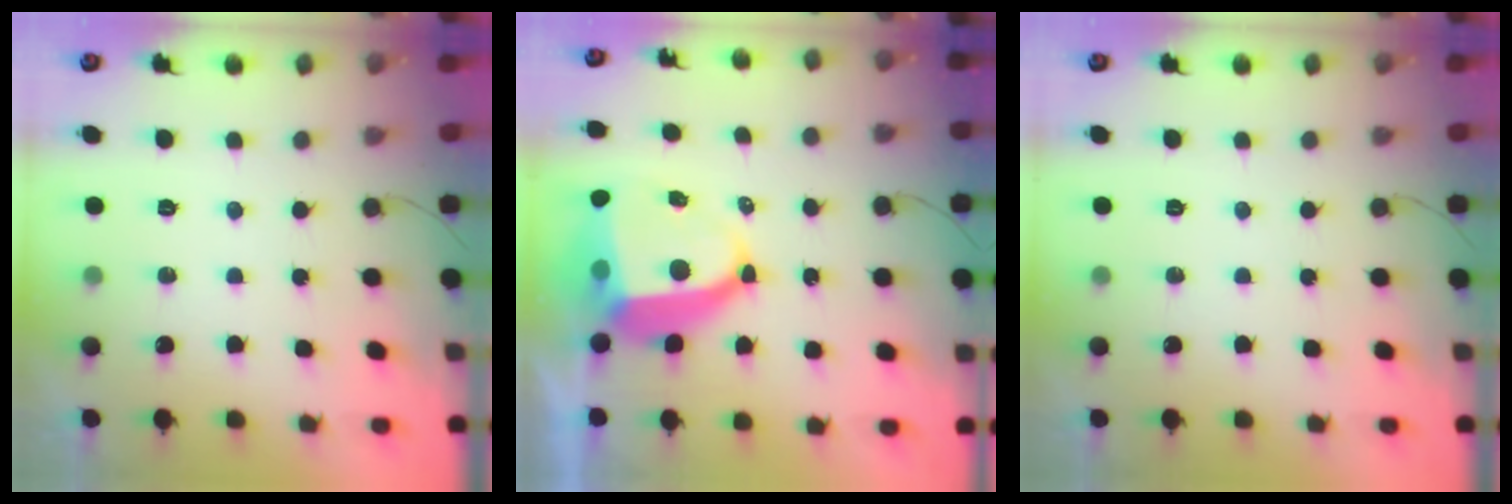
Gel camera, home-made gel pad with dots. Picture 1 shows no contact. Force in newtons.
{"total": 10.2, "press": 10.1, "slide": 1.2}
{"total": 0.0}